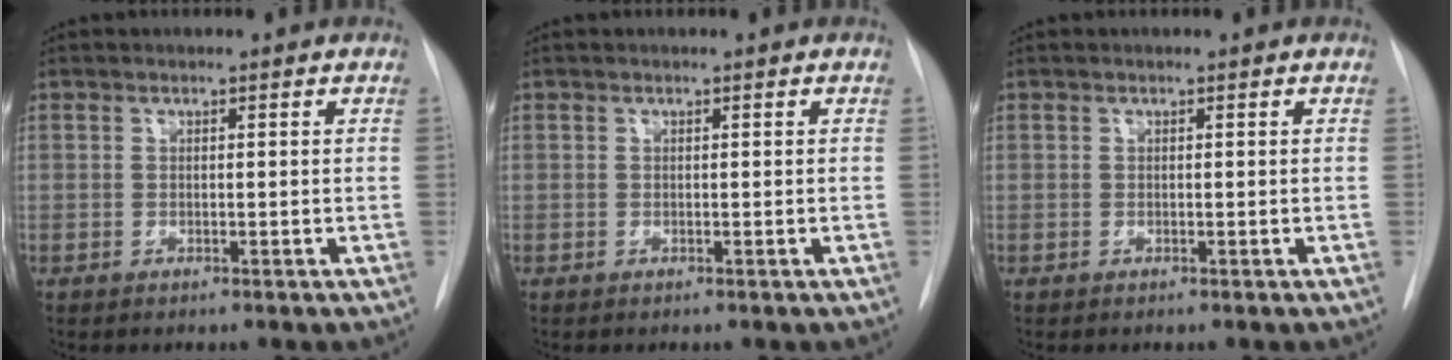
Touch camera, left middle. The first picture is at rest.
{"total": 0.0}
{"total": 0.0}